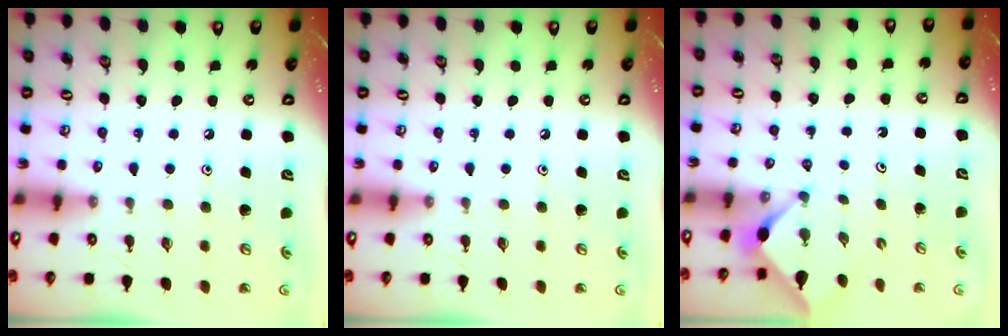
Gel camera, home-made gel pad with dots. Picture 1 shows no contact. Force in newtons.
{"total": 0.0}
{"total": 3.0, "press": 3.0, "slide": 0.3}